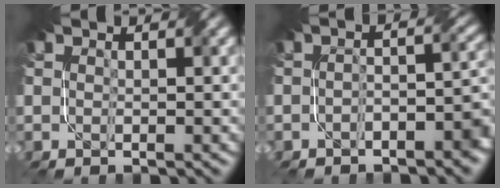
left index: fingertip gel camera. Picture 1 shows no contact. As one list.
[{"total": 4.3, "force": [-2.0, 1.8, 3.3], "torque": [-0.042, 0.003, -0.034]}]